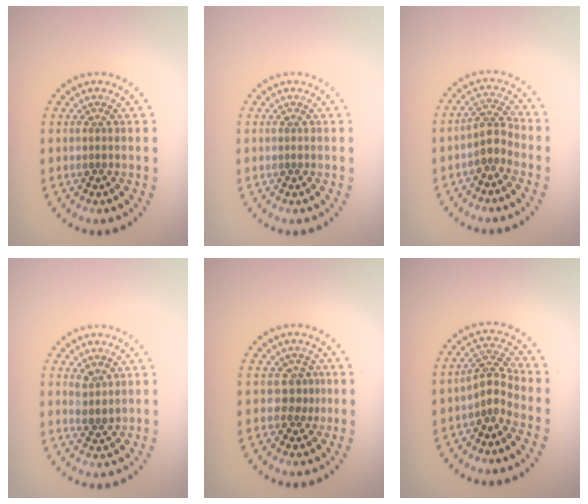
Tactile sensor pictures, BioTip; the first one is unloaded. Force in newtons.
{"total": 0.0}
{"total": 2.3, "press": 1.7, "slide": 1.6}
{"total": 1.5, "press": 1.2, "slide": 0.9}
{"total": 1.8, "press": 1.3, "slide": 1.3}
{"total": 2.3, "press": 1.5, "slide": 1.7}